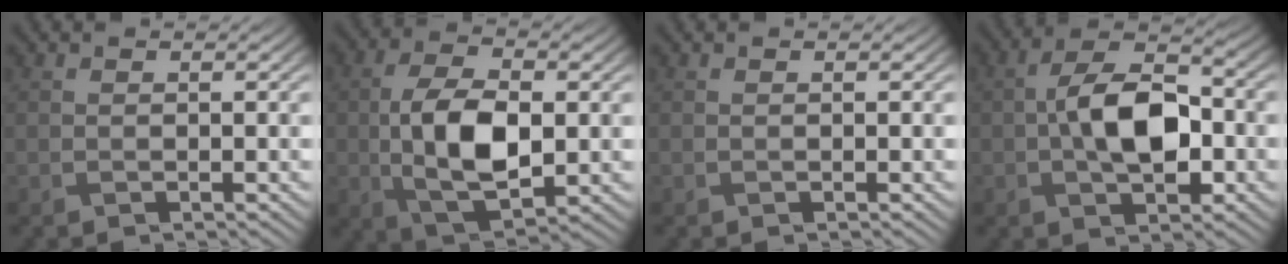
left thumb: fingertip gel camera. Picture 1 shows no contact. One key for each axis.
{"total": 10.1, "fx": -0.7, "fy": 5.3, "fz": 8.5, "tx": -0.173, "ty": -0.003, "tz": -0.012}
{"total": 0.0}
{"total": 8.9, "fx": -0.5, "fy": 5.0, "fz": 7.4, "tx": -0.144, "ty": 0.000, "tz": -0.012}